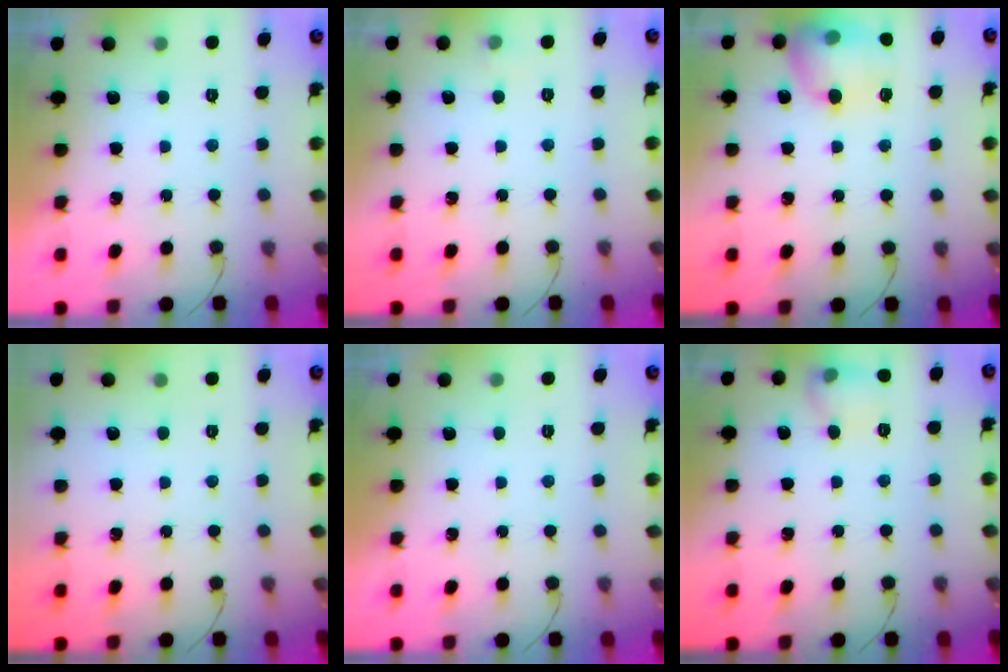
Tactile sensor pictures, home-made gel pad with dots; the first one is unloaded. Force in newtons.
{"total": 7.1, "press": 2.9, "slide": 6.5}
{"total": 14.8, "press": 14.7, "slide": 1.7}
{"total": 0.0}
{"total": 0.0}
{"total": 8.3, "press": 8.2, "slide": 1.0}